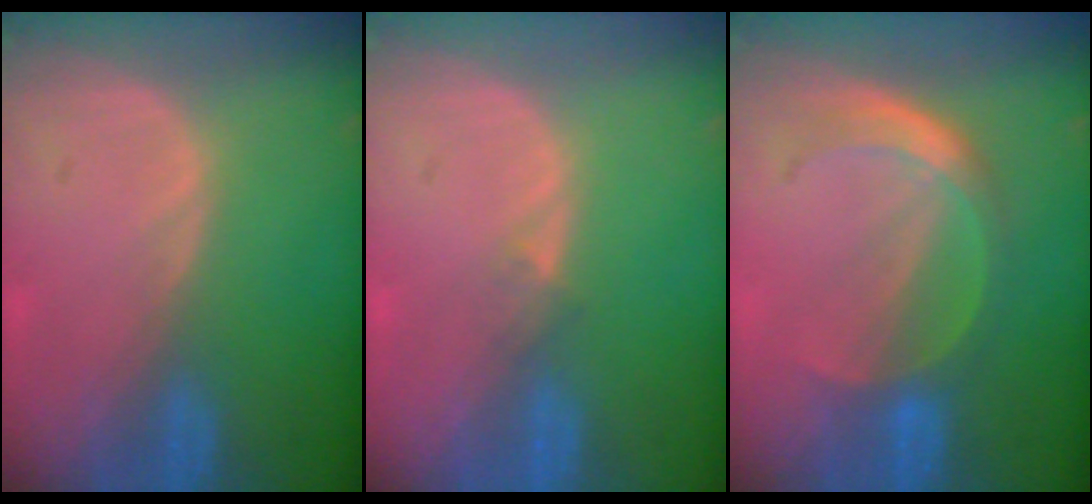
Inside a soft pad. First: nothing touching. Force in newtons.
{"total": 1.2, "press": 0.9, "slide": 0.9}
{"total": 5.7, "press": 5.2, "slide": 2.5}